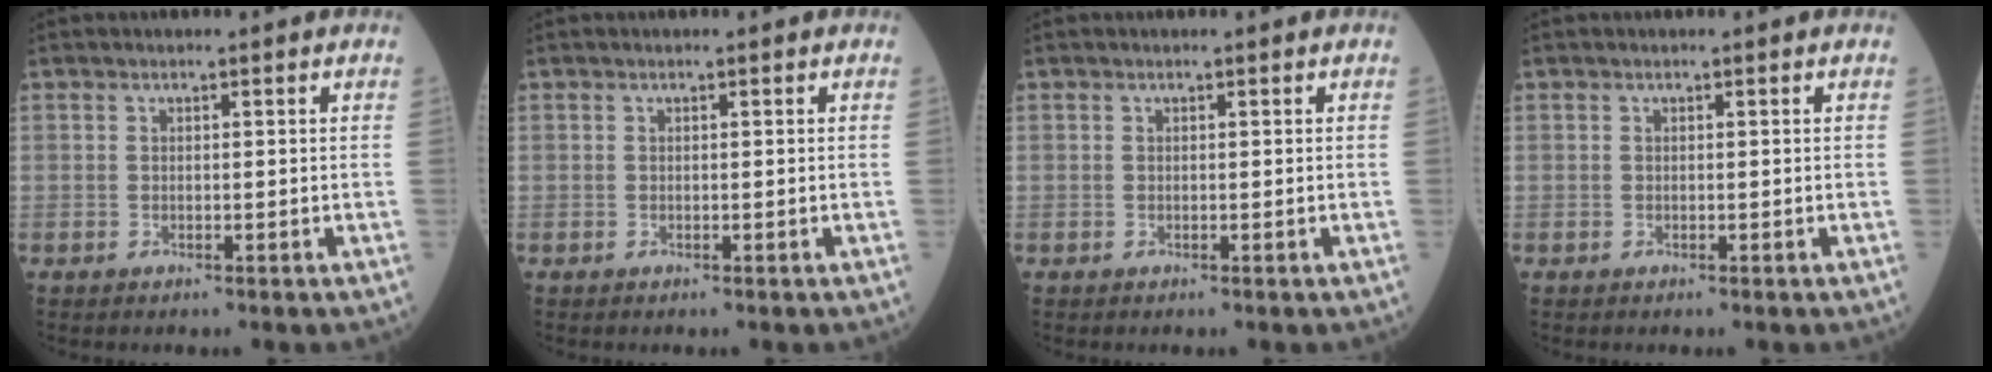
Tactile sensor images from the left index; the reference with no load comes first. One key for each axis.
{"total": 0.0}
{"total": 0.0}
{"total": 0.0}